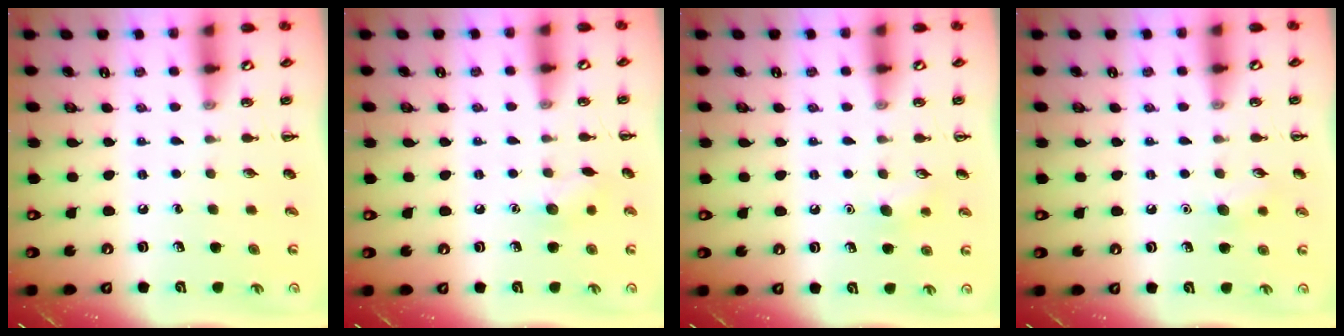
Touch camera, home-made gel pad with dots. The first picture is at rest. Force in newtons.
{"total": 6.6, "press": 6.4, "slide": 1.6}
{"total": 6.7, "press": 6.4, "slide": 1.9}
{"total": 5.8, "press": 5.7, "slide": 1.3}